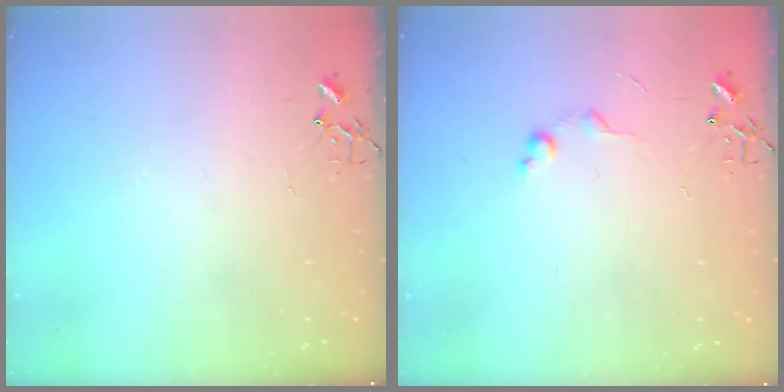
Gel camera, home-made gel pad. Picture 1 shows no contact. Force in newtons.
{"total": 5.6, "press": 5.6, "slide": 0.7}